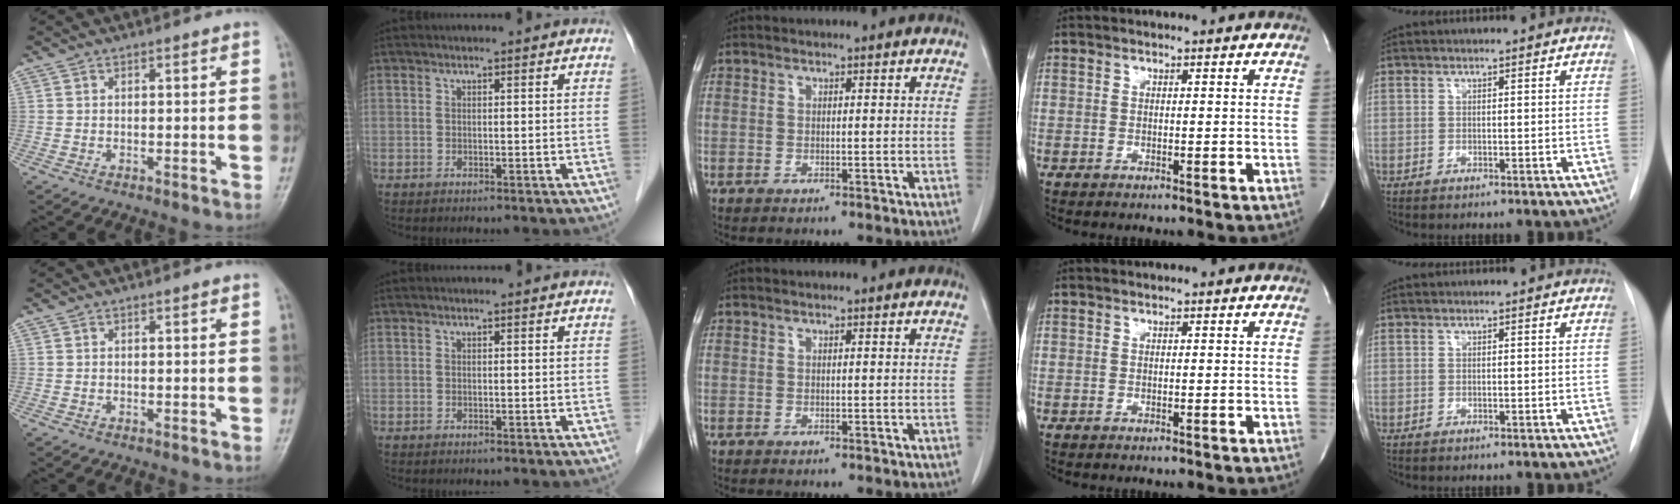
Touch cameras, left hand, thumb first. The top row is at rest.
{}